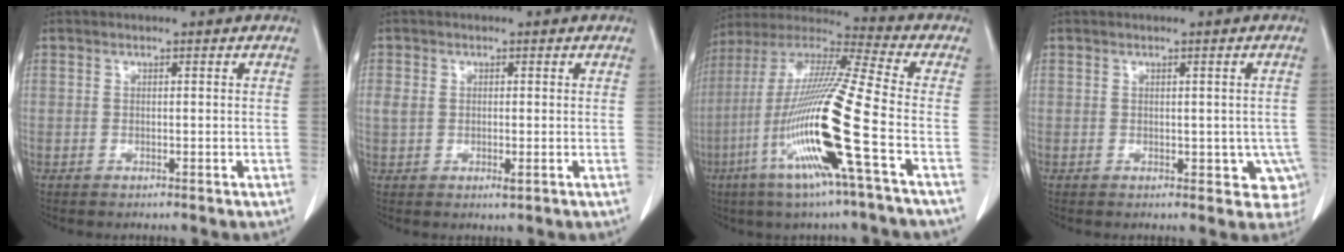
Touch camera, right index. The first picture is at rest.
{"total": 3.0, "force": [-0.2, 1.7, 2.4], "torque": [-0.049, 0.000, 0.003]}
{"total": 19.7, "force": [-6.5, -0.9, 18.6], "torque": [-0.388, -0.024, -0.138]}
{"total": 4.7, "force": [-0.6, 3.0, 3.6], "torque": [-0.011, 0.005, -0.001]}